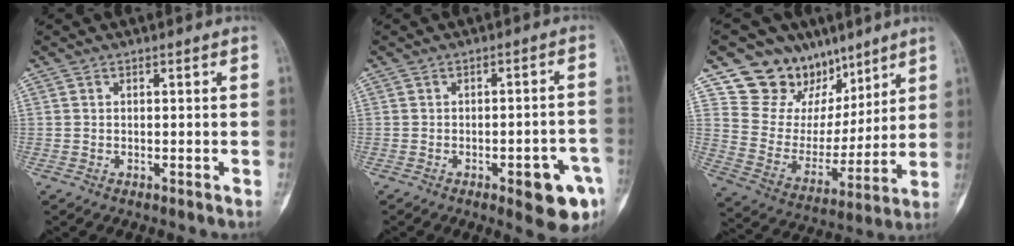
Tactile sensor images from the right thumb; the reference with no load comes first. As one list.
[{"total": 9.7, "force": [-4.1, 3.0, 8.2], "torque": [-0.082, 0.021, -0.042]}, {"total": 17.4, "force": [11.9, 12.1, 4.2], "torque": [-0.009, -0.052, 0.216]}]